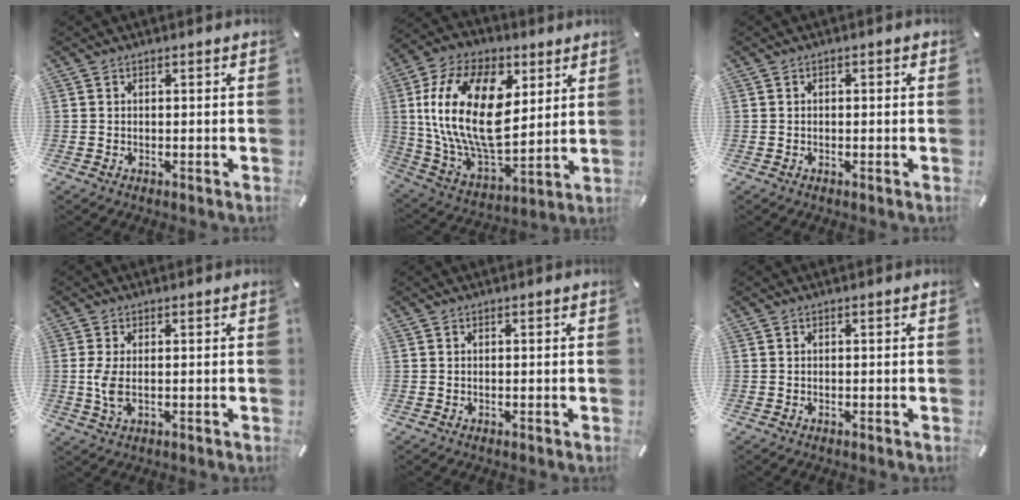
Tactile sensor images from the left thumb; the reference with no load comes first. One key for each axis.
{"total": 24.1, "fx": 5.2, "fy": 15.0, "fz": 18.1, "tx": -0.376, "ty": -0.013, "tz": 0.092}
{"total": 0.8, "fx": -0.2, "fy": 0.5, "fz": 0.6, "tx": -0.009, "ty": 0.002, "tz": -0.004}
{"total": 4.8, "fx": 0.0, "fy": 2.0, "fz": 4.4, "tx": -0.093, "ty": -0.006, "tz": -0.005}
{"total": 0.0}
{"total": 0.0}